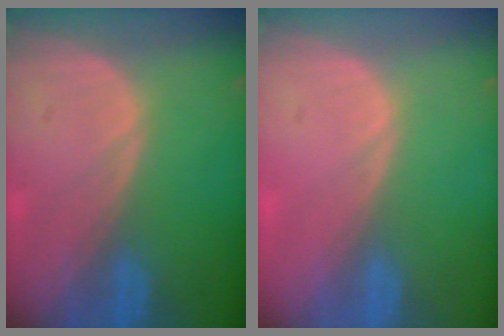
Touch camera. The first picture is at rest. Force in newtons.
{"total": 0.6, "press": 0.0, "slide": 0.6}